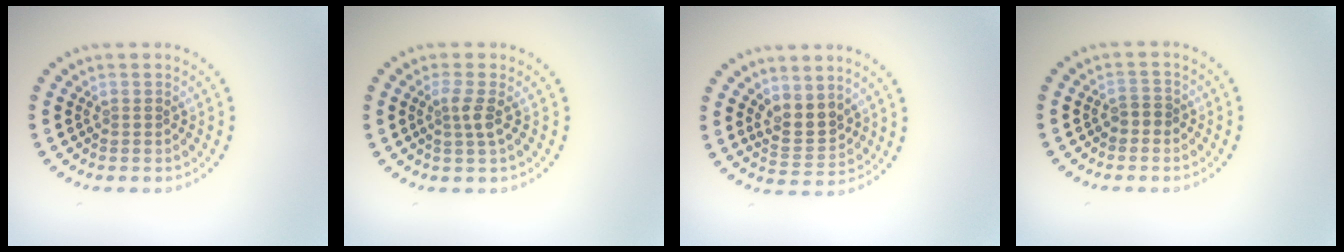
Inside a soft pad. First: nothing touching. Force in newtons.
{"total": 1.8, "press": 1.4, "slide": 1.2}
{"total": 2.8, "press": 2.5, "slide": 1.3}
{"total": 1.2, "press": 1.0, "slide": 0.7}